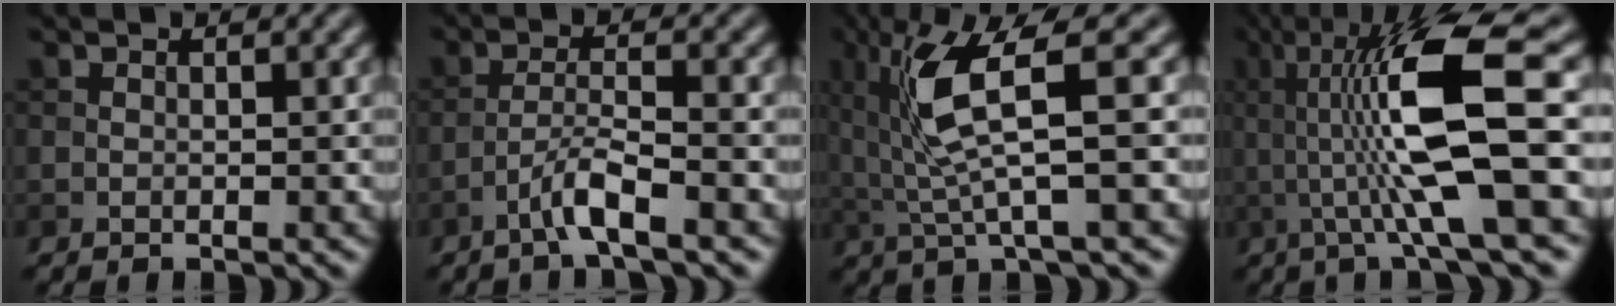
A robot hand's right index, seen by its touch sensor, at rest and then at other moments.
{"total": 3.3, "force": [-2.0, 0.2, 2.6], "torque": [-0.049, 0.012, -0.047]}
{"total": 7.1, "force": [1.4, 1.4, 6.8], "torque": [-0.144, 0.000, 0.029]}
{"total": 11.5, "force": [1.3, 2.6, 11.1], "torque": [-0.186, 0.004, 0.024]}